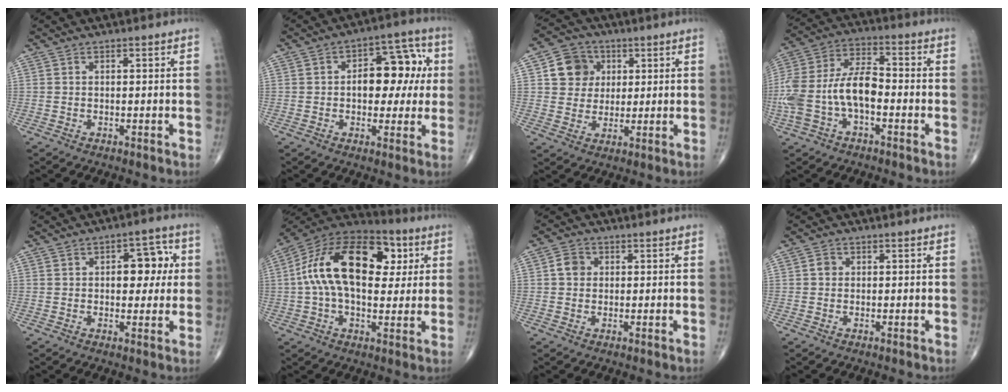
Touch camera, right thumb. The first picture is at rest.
{"total": 12.2, "force": [1.2, 7.2, 9.8], "torque": [-0.088, 0.029, 0.014]}
{"total": 8.3, "force": [2.4, 7.4, 3.0], "torque": [-0.016, -0.004, 0.038]}
{"total": 15.5, "force": [-3.5, 8.1, 12.8], "torque": [-0.278, 0.042, -0.066]}
{"total": 8.1, "force": [1.3, 4.8, 6.5], "torque": [-0.047, 0.010, 0.016]}
{"total": 22.4, "force": [4.4, 13.0, 17.8], "torque": [-0.293, 0.024, 0.061]}
{"total": 3.2, "force": [0.4, 2.7, 1.5], "torque": [-0.017, 0.004, 0.002]}
{"total": 1.4, "force": [0.1, 1.2, 0.6], "torque": [-0.005, 0.002, 0.000]}